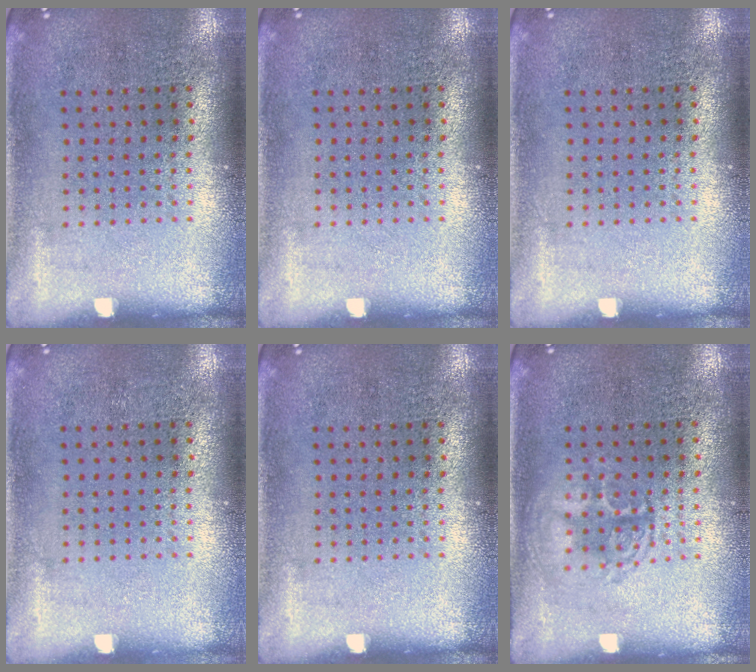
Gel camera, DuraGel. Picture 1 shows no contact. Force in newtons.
{"total": 0.0}
{"total": 0.0}
{"total": 0.0}
{"total": 0.0}
{"total": 1.3, "press": 1.3, "slide": 0.2}